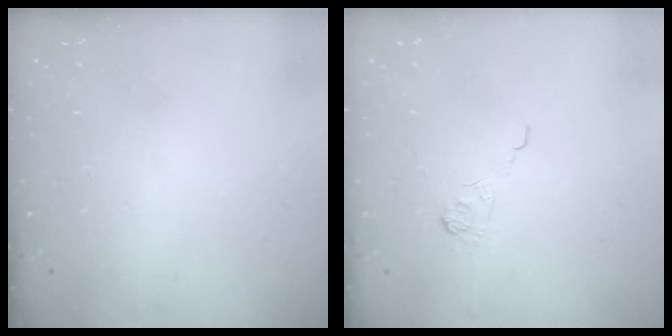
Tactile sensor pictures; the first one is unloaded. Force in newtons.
{"total": 2.5, "press": 2.1, "slide": 1.4}